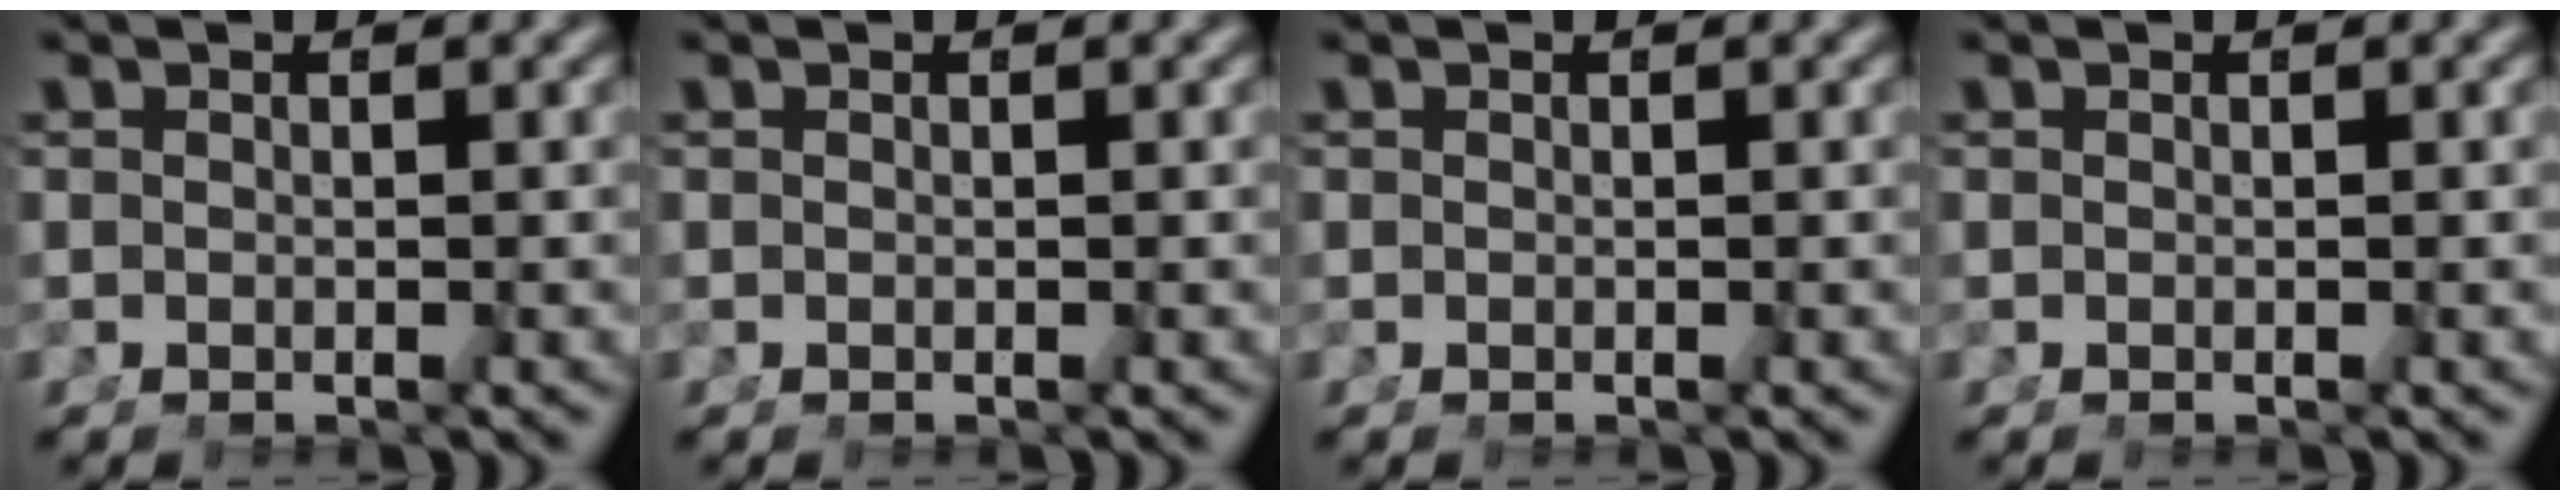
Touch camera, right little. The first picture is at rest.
{"total": 0.0}
{"total": 0.0}
{"total": 0.0}